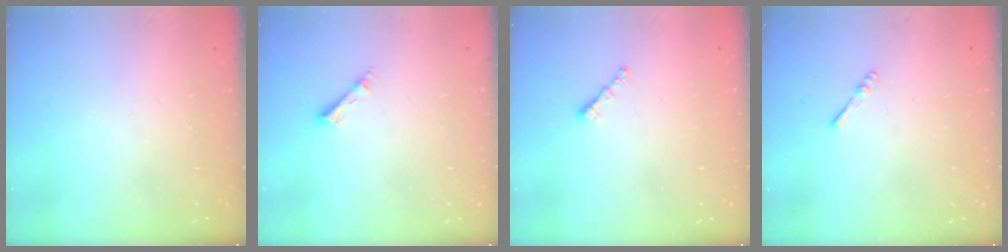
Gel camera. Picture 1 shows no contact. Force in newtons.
{"total": 2.3, "press": 2.3, "slide": 0.1}
{"total": 0.7, "press": 0.6, "slide": 0.4}
{"total": 2.2, "press": 2.2, "slide": 0.4}